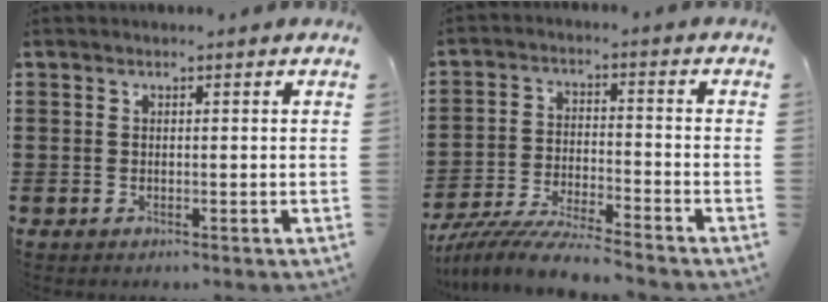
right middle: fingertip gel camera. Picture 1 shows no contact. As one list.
[{"total": 7.3, "force": [-7.0, -0.1, 2.0], "torque": [-0.043, -0.005, -0.137]}]